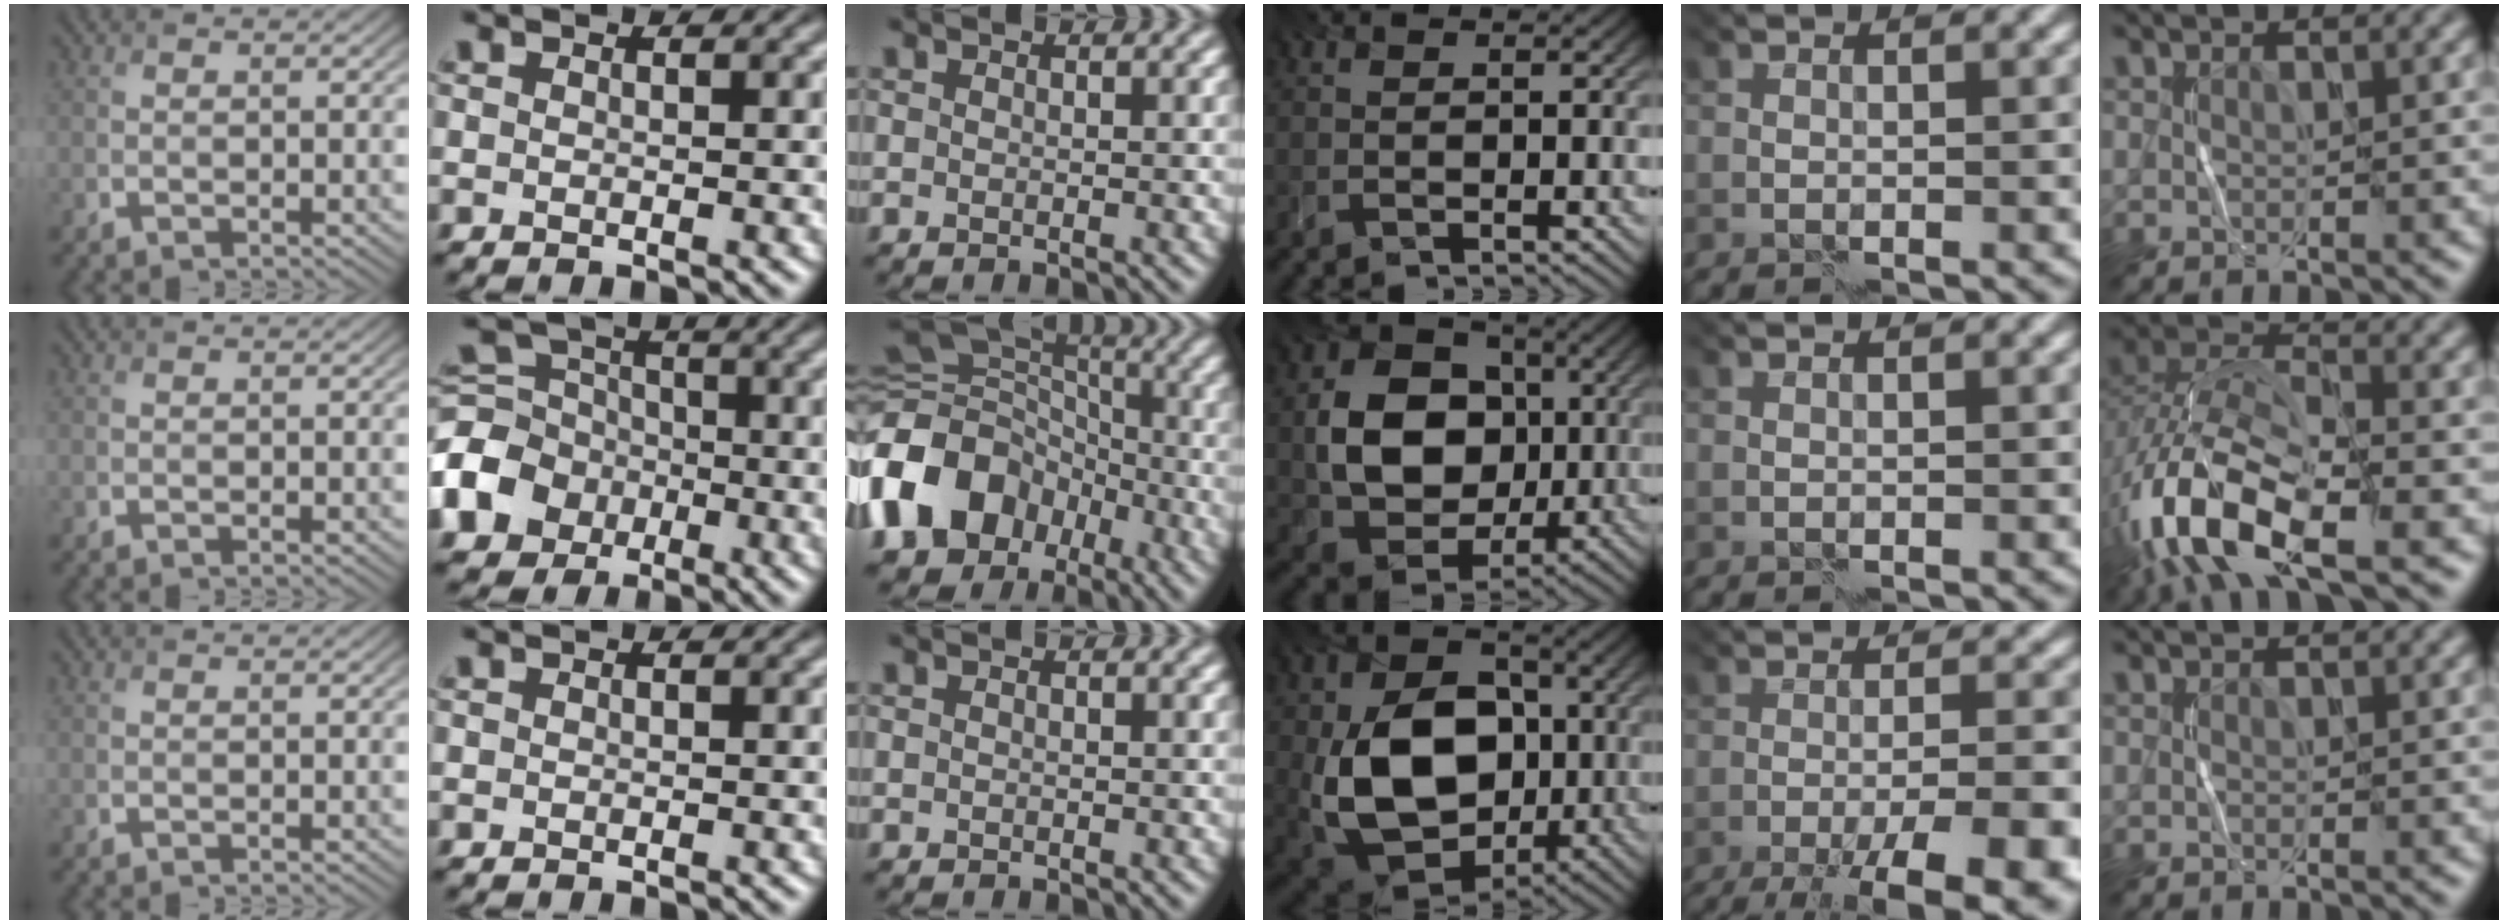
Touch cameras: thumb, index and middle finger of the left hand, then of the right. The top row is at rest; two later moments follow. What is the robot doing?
{"motion": "wrap", "object": "cellophane"}